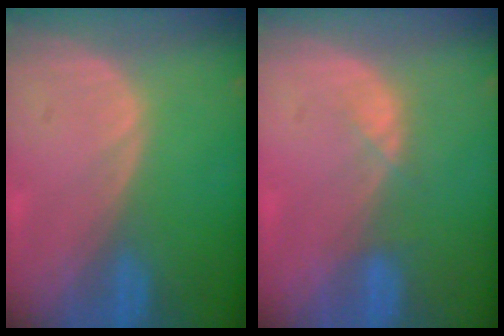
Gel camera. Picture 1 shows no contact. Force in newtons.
{"total": 1.9, "press": 1.7, "slide": 0.9}